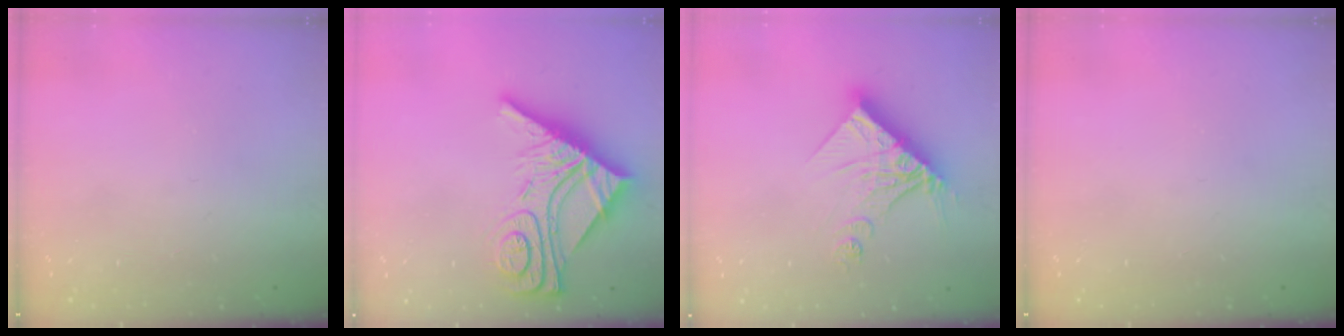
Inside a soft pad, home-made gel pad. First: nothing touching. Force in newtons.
{"total": 14.7, "press": 14.7, "slide": 1.3}
{"total": 14.3, "press": 14.2, "slide": 1.4}
{"total": 0.0}